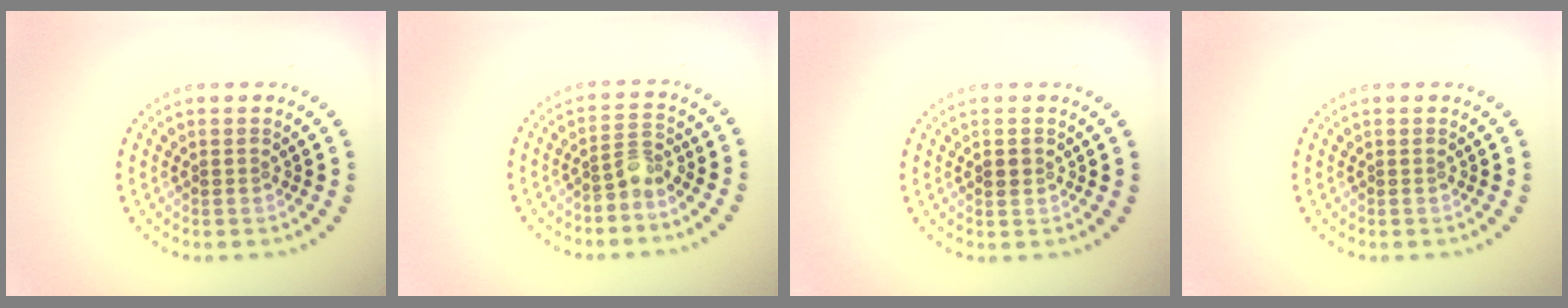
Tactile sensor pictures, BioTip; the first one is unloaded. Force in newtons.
{"total": 2.2, "press": 1.6, "slide": 1.4}
{"total": 1.2, "press": 1.2, "slide": 0.1}
{"total": 0.0}